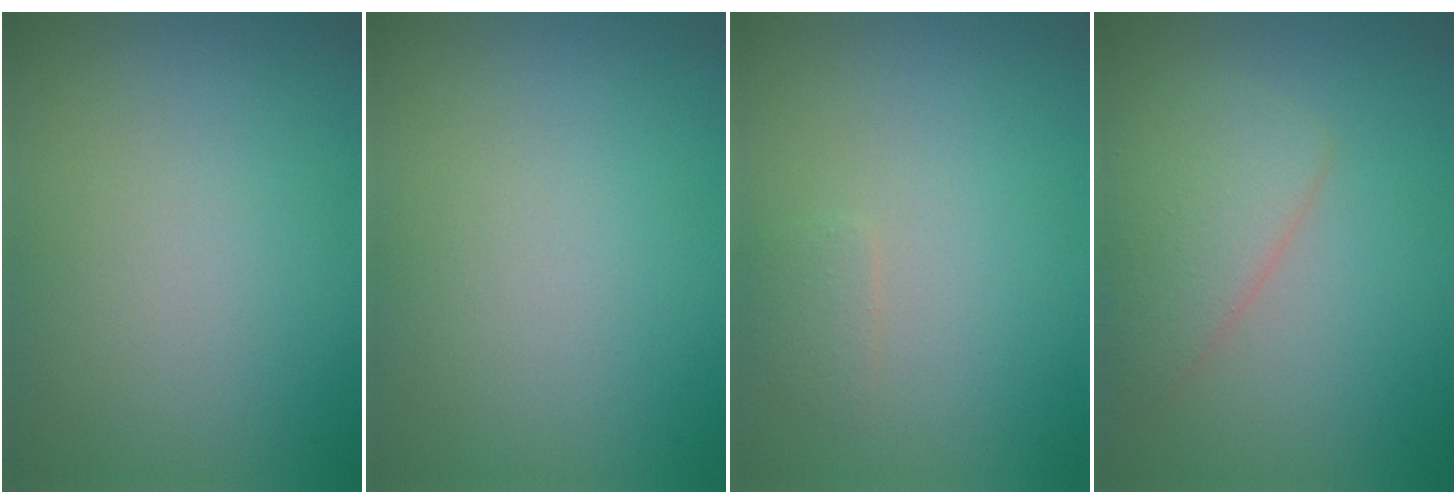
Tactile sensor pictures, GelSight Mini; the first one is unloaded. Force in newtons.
{"total": 0.0}
{"total": 0.9, "press": 0.9, "slide": 0.0}
{"total": 3.5, "press": 3.5, "slide": 0.1}